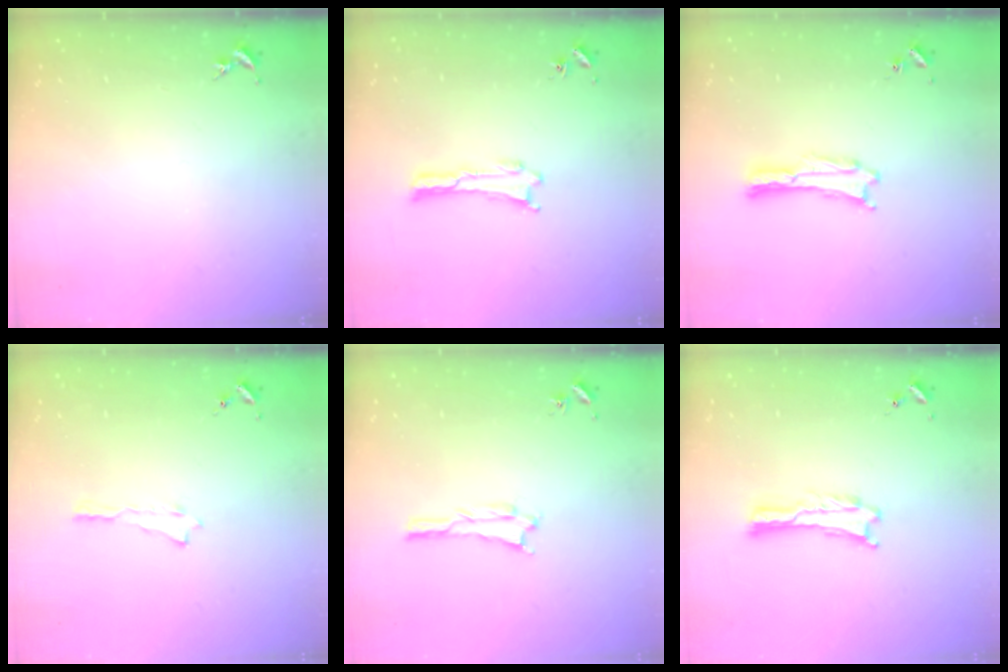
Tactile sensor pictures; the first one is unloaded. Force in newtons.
{"total": 0.0}
{"total": 0.7, "press": 0.7, "slide": 0.1}
{"total": 0.0}
{"total": 1.1, "press": 1.1, "slide": 0.1}
{"total": 0.0}